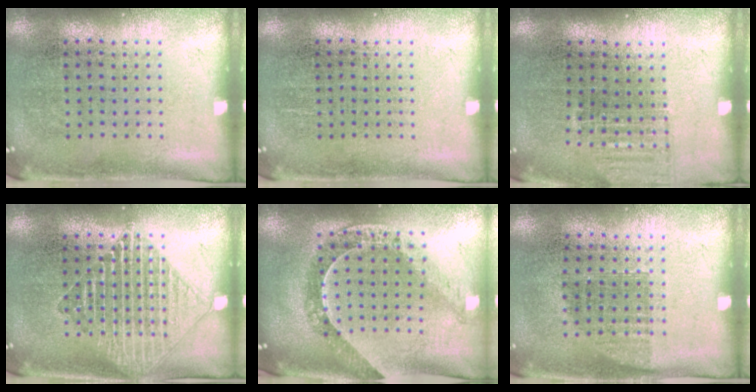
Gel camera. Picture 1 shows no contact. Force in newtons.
{"total": 0.0}
{"total": 0.9, "press": 0.9, "slide": 0.1}
{"total": 1.5, "press": 1.5, "slide": 0.3}
{"total": 1.1, "press": 1.1, "slide": 0.2}
{"total": 0.7, "press": 0.6, "slide": 0.3}